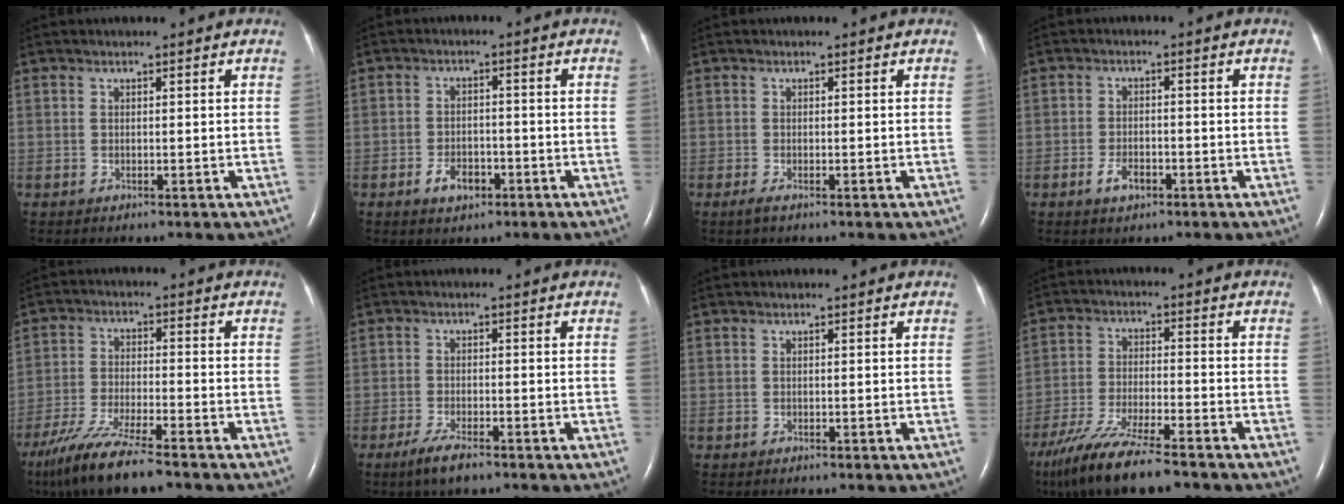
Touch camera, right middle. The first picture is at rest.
{"total": 4.0, "force": [-2.2, 2.4, 2.5], "torque": [-0.045, 0.003, -0.033]}
{"total": 1.0, "force": [-0.6, 0.1, 0.7], "torque": [-0.024, -0.005, -0.015]}
{"total": 3.2, "force": [-1.7, 1.6, 2.1], "torque": [-0.046, 0.002, -0.029]}
{"total": 11.1, "force": [-8.5, 0.9, 7.0], "torque": [-0.136, -0.034, -0.150]}
{"total": 4.2, "force": [-2.9, 0.8, 2.9], "torque": [-0.068, -0.008, -0.052]}
{"total": 0.0}
{"total": 13.5, "force": [-10.6, 1.8, 8.3], "torque": [-0.165, -0.039, -0.183]}